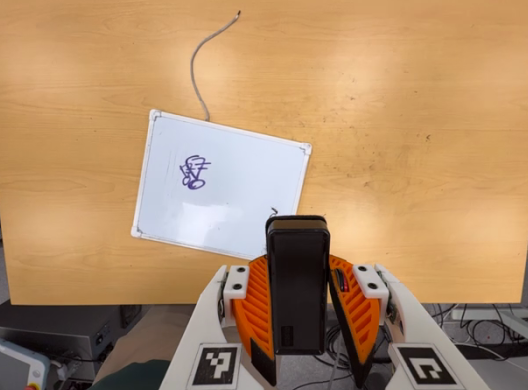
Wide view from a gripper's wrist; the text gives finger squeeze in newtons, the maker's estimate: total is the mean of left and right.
{"total": 5.8, "left": 4.7, "right": 6.9}